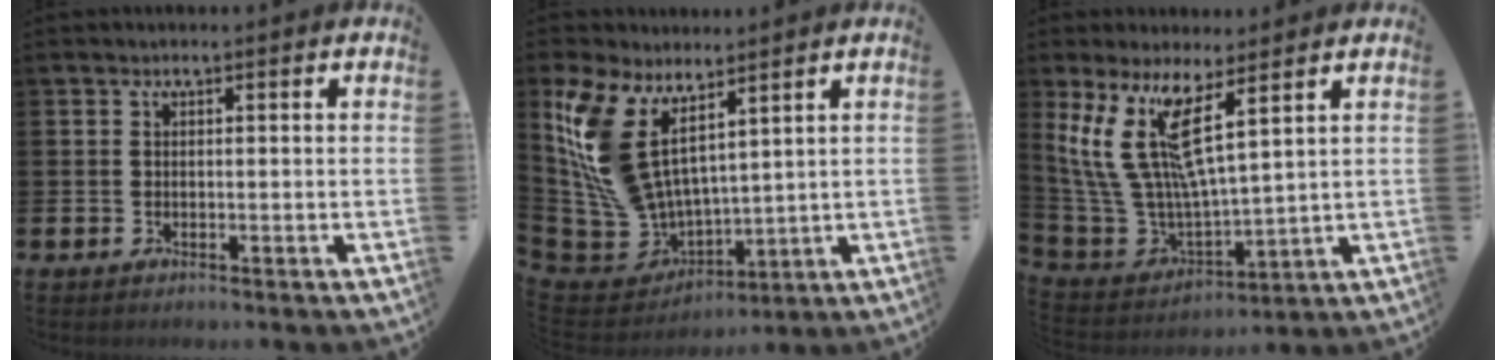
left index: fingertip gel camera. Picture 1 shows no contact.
{"total": 10.6, "force": [6.3, 5.8, 6.3], "torque": [-0.174, -0.040, 0.120]}
{"total": 10.4, "force": [7.0, 2.0, 7.5], "torque": [-0.180, -0.046, 0.118]}